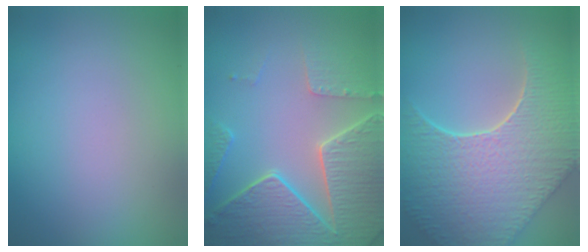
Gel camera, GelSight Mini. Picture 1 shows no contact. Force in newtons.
{"total": 7.9, "press": 6.0, "slide": 5.1}
{"total": 9.5, "press": 6.8, "slide": 6.7}